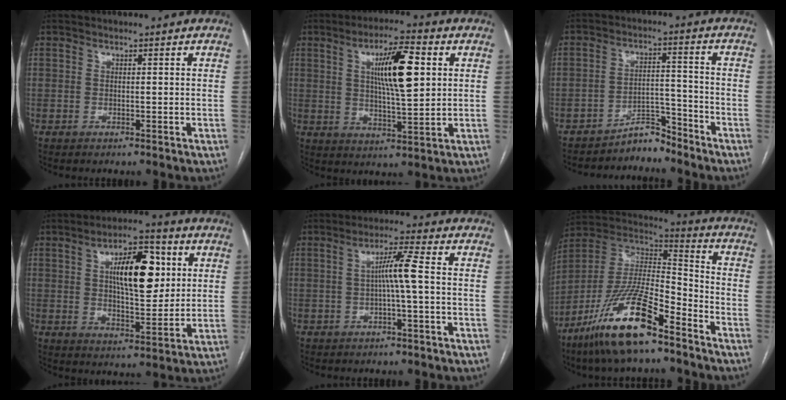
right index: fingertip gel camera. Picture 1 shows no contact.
{"total": 11.2, "force": [3.0, 2.0, 10.6], "torque": [-0.182, 0.005, 0.050]}
{"total": 4.5, "force": [-4.4, 1.0, 0.2], "torque": [0.004, 0.016, -0.072]}
{"total": 12.5, "force": [3.3, 4.4, 11.2], "torque": [-0.181, 0.015, 0.055]}
{"total": 4.9, "force": [-0.2, -0.6, 4.9], "torque": [-0.086, 0.012, -0.002]}
{"total": 18.5, "force": [-12.1, 4.1, 13.4], "torque": [-0.284, -0.010, -0.226]}